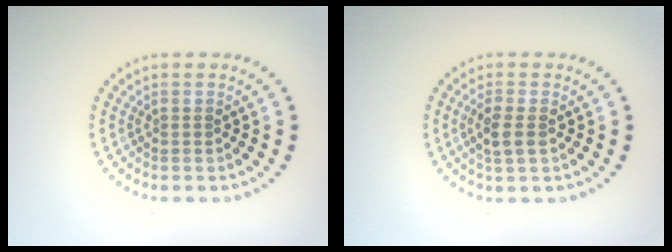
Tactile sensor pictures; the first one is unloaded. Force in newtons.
{"total": 2.0, "press": 1.9, "slide": 0.7}